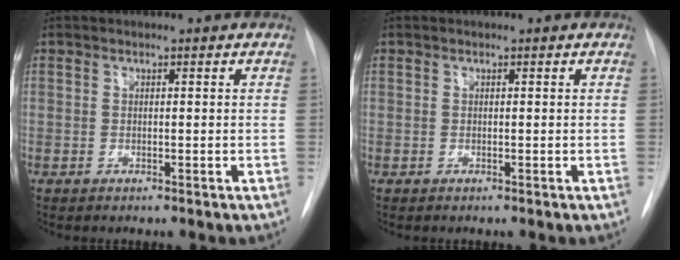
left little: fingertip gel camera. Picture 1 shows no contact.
{"total": 0.0}